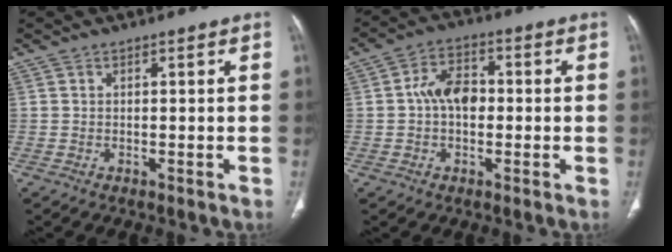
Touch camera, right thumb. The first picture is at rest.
{"total": 7.5, "force": [0.1, 5.1, 5.5], "torque": [-0.076, 0.021, -0.010]}